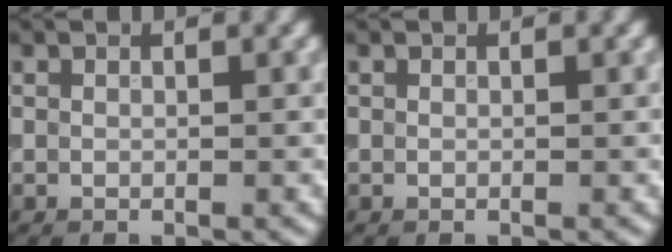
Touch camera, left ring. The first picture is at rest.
{"total": 0.0}